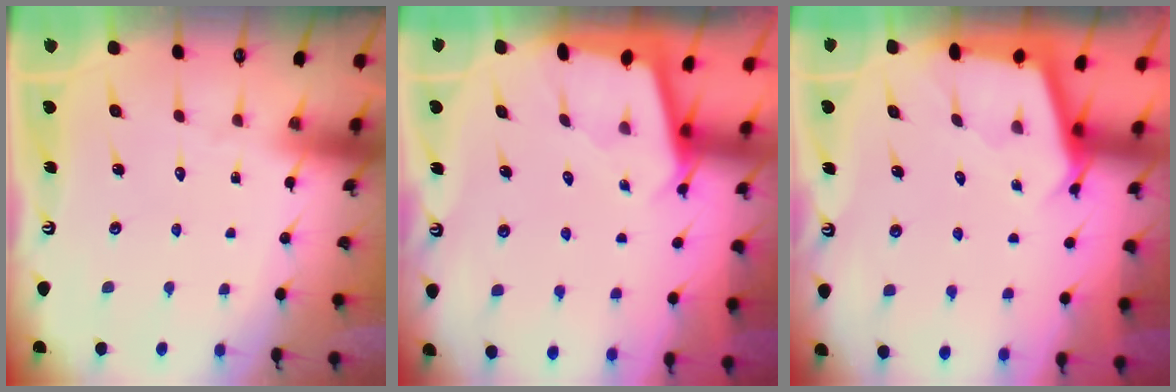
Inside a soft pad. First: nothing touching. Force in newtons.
{"total": 1.8, "press": 1.8, "slide": 0.2}
{"total": 2.4, "press": 2.4, "slide": 0.1}